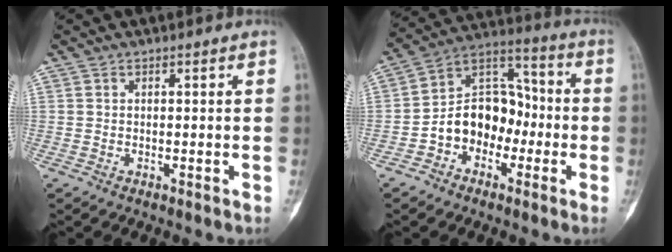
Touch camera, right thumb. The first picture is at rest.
{"total": 13.3, "force": [-3.5, 9.9, 8.1], "torque": [-0.091, 0.059, -0.070]}